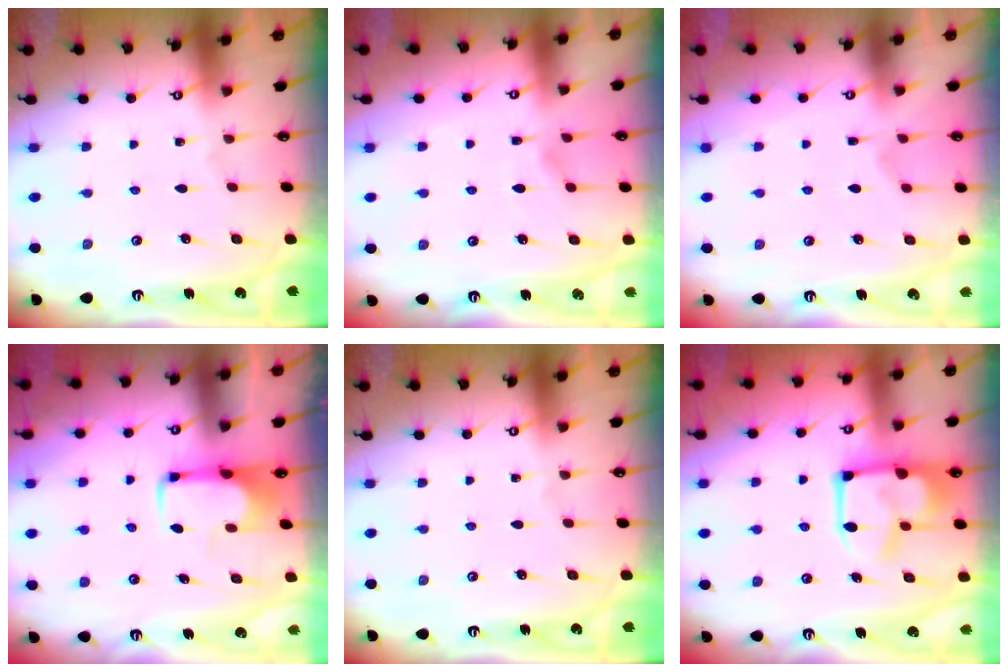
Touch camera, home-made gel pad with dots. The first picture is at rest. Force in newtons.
{"total": 1.8, "press": 1.6, "slide": 1.0}
{"total": 5.6, "press": 5.4, "slide": 1.2}
{"total": 1.7, "press": 1.7, "slide": 0.5}
{"total": 0.0}
{"total": 10.2, "press": 10.1, "slide": 1.4}